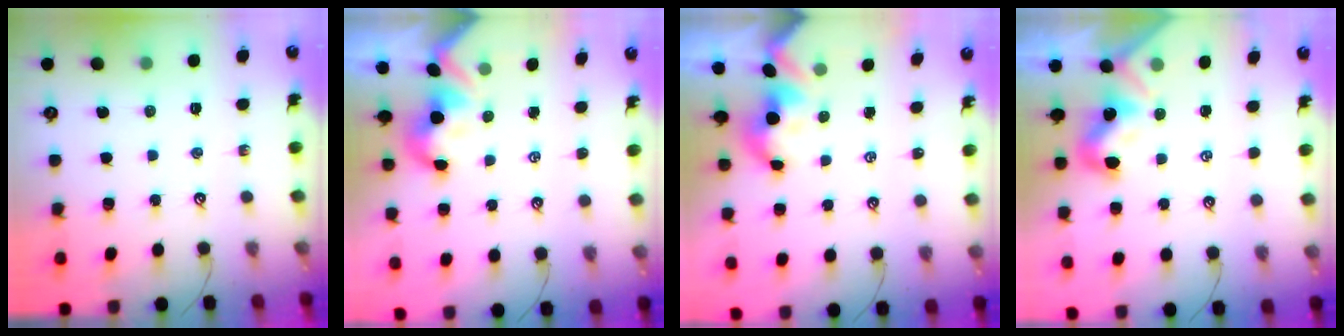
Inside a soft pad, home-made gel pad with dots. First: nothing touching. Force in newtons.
{"total": 1.9, "press": 1.8, "slide": 0.6}
{"total": 1.5, "press": 1.5, "slide": 0.2}
{"total": 2.0, "press": 1.9, "slide": 0.4}